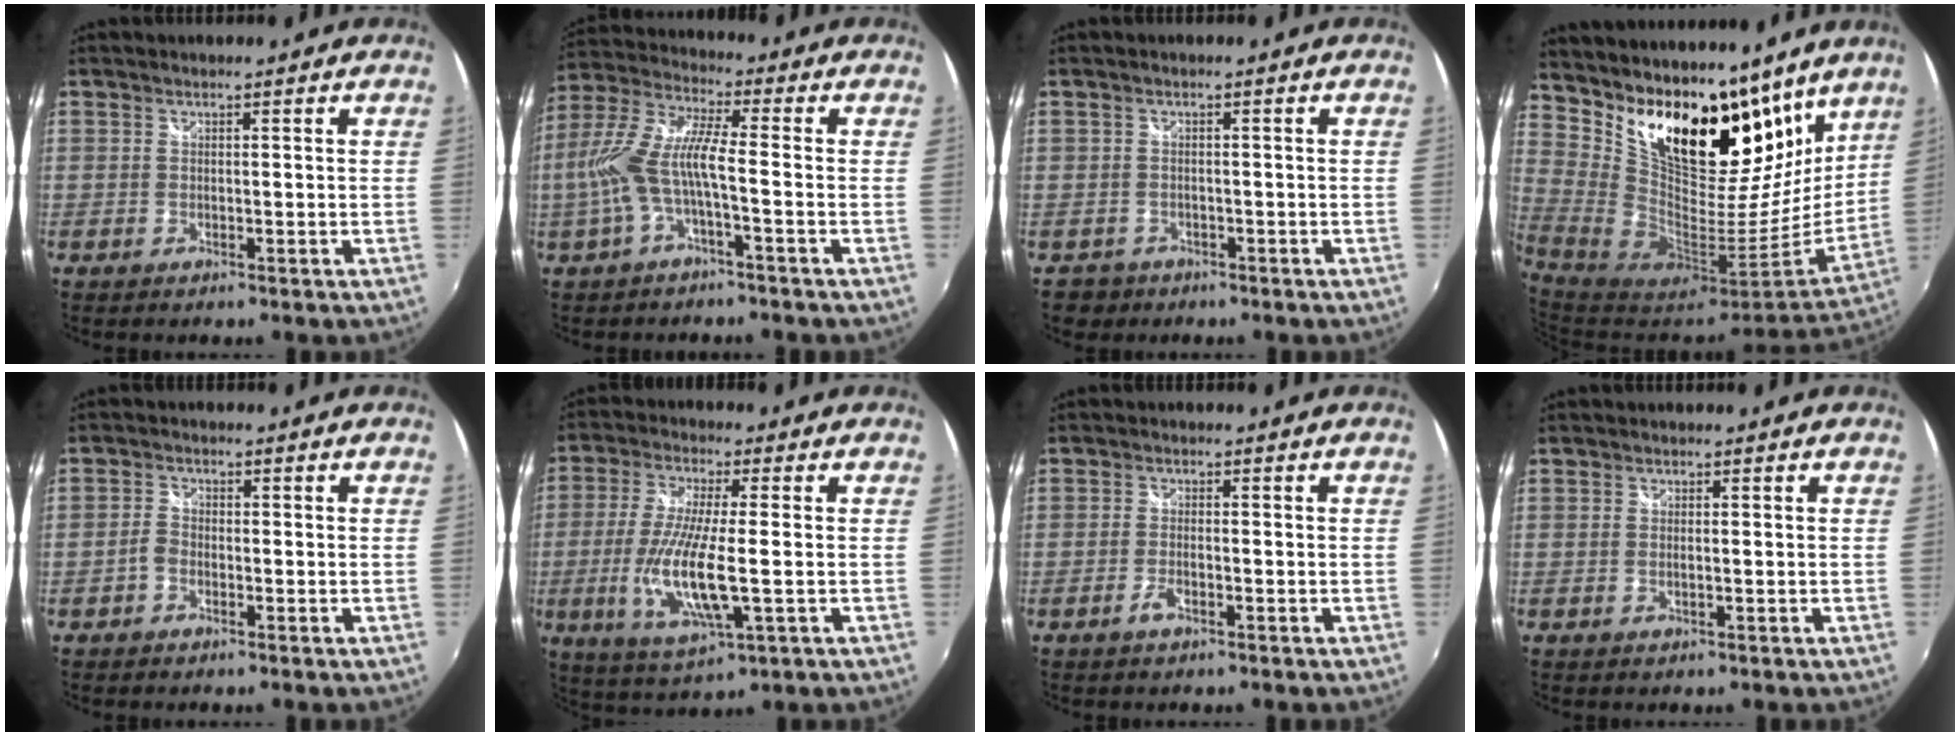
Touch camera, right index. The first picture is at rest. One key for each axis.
{"total": 10.1, "fx": -2.7, "fy": 1.6, "fz": 9.5, "tx": -0.206, "ty": 0.002, "tz": -0.049}
{"total": 3.2, "fx": -1.7, "fy": 2.6, "fz": 0.2, "tx": -0.015, "ty": 0.002, "tz": -0.026}
{"total": 24.0, "fx": 16.7, "fy": 11.2, "fz": 13.0, "tx": -0.236, "ty": -0.011, "tz": 0.292}
{"total": 1.9, "fx": -1.1, "fy": 1.3, "fz": 0.8, "tx": -0.015, "ty": 0.005, "tz": -0.023}
{"total": 13.5, "fx": -2.6, "fy": 2.8, "fz": 12.9, "tx": -0.263, "ty": -0.020, "tz": -0.046}
{"total": 2.2, "fx": -1.4, "fy": 0.6, "fz": 1.6, "tx": -0.041, "ty": -0.001, "tz": -0.030}
{"total": 0.7, "fx": -0.1, "fy": 0.0, "fz": 0.7, "tx": -0.015, "ty": 0.000, "tz": -0.003}